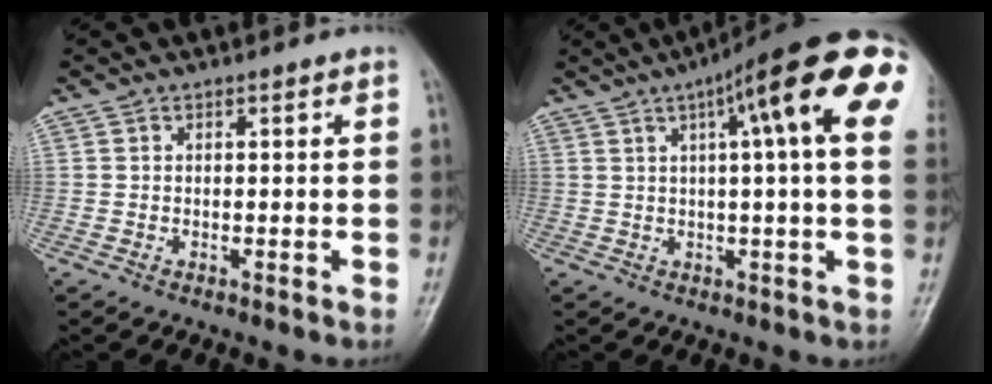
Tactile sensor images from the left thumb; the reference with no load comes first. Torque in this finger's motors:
{"motor_torque": [0.84, 0.90, 2.00, -0.76, 0.42]}